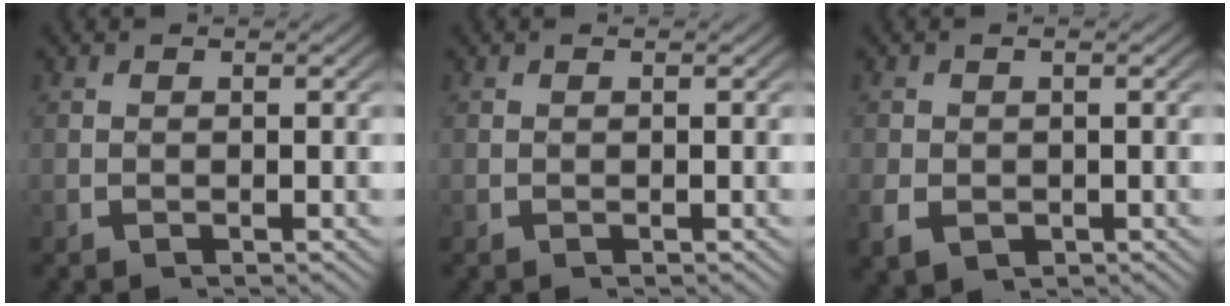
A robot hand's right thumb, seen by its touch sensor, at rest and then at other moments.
{"total": 0.0}
{"total": 2.7, "force": [-0.8, 2.1, 1.5], "torque": [-0.035, -0.015, -0.003]}